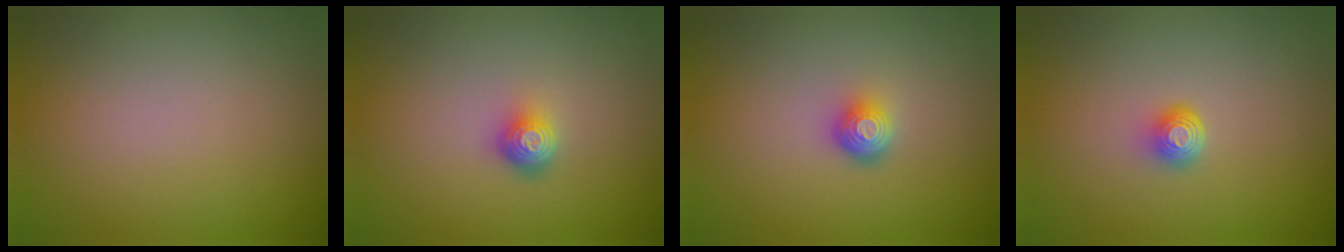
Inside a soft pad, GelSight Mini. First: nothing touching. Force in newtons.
{"total": 2.0, "press": 1.4, "slide": 1.5}
{"total": 2.2, "press": 1.5, "slide": 1.6}
{"total": 1.8, "press": 1.3, "slide": 1.3}